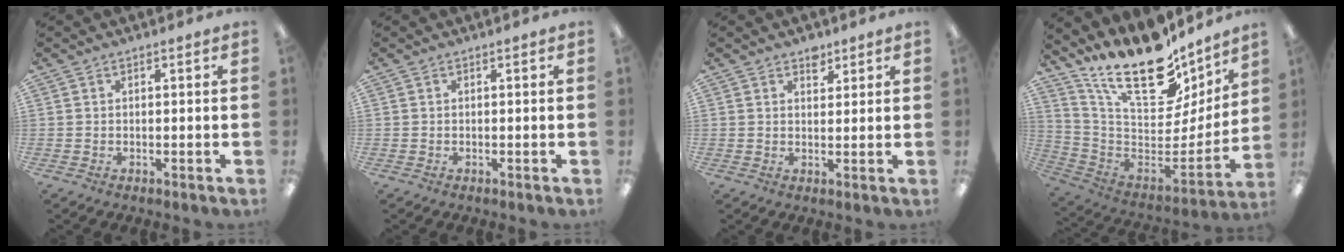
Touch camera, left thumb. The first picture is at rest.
{"total": 0.0}
{"total": 3.2, "force": [2.4, 1.8, 1.2], "torque": [0.006, -0.016, 0.038]}
{"total": 23.7, "force": [16.6, 10.1, 13.6], "torque": [-0.214, -0.118, 0.288]}